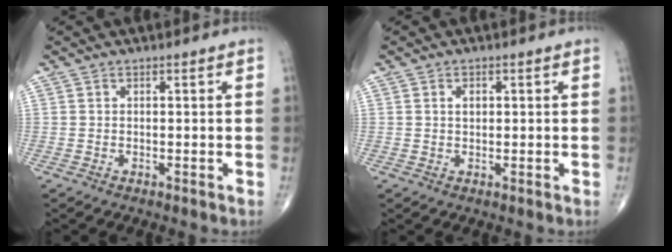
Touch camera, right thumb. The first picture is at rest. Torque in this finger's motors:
{"motor_torque": [-0.02, 0.19, 0.11, 0.03, 0.00]}